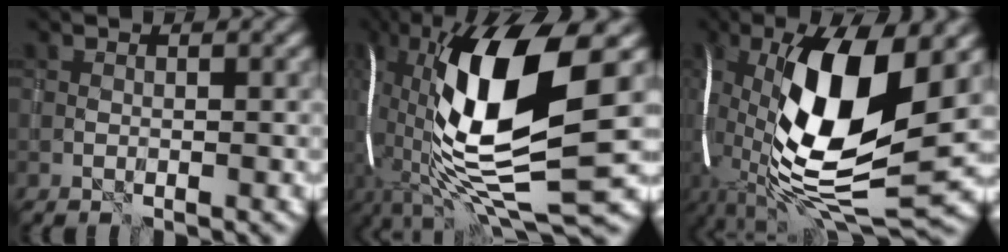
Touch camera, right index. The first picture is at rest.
{"total": 16.5, "force": [1.0, 5.5, 15.5], "torque": [-0.302, 0.009, 0.015]}
{"total": 16.4, "force": [-0.6, 6.3, 15.2], "torque": [-0.296, 0.004, -0.019]}